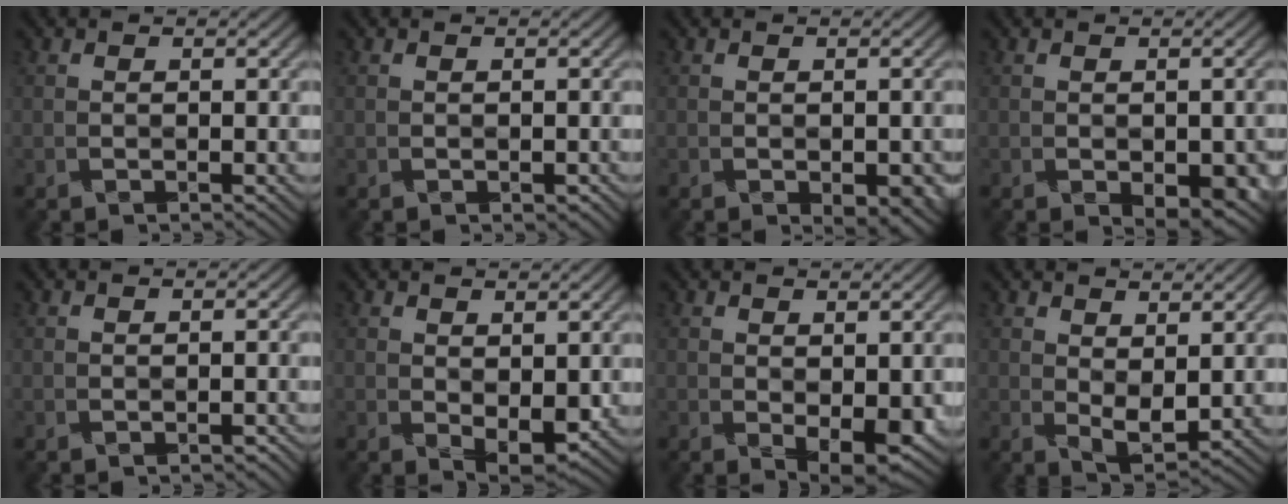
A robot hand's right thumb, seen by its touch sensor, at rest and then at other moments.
{"total": 0.7, "force": [-0.3, 0.4, 0.5], "torque": [-0.009, -0.004, -0.003]}
{"total": 3.4, "force": [-1.4, 1.7, 2.6], "torque": [-0.037, -0.016, -0.012]}
{"total": 4.0, "force": [-1.6, 2.0, 3.1], "torque": [-0.047, -0.017, -0.018]}
{"total": 0.9, "force": [-0.7, 0.4, 0.5], "torque": [-0.007, -0.004, -0.009]}
{"total": 3.1, "force": [0.1, 1.5, 2.7], "torque": [-0.048, -0.007, 0.005]}
{"total": 3.8, "force": [-0.7, 1.8, 3.3], "torque": [-0.053, -0.010, -0.006]}
{"total": 3.4, "force": [1.1, 1.6, 2.8], "torque": [-0.057, -0.006, 0.020]}